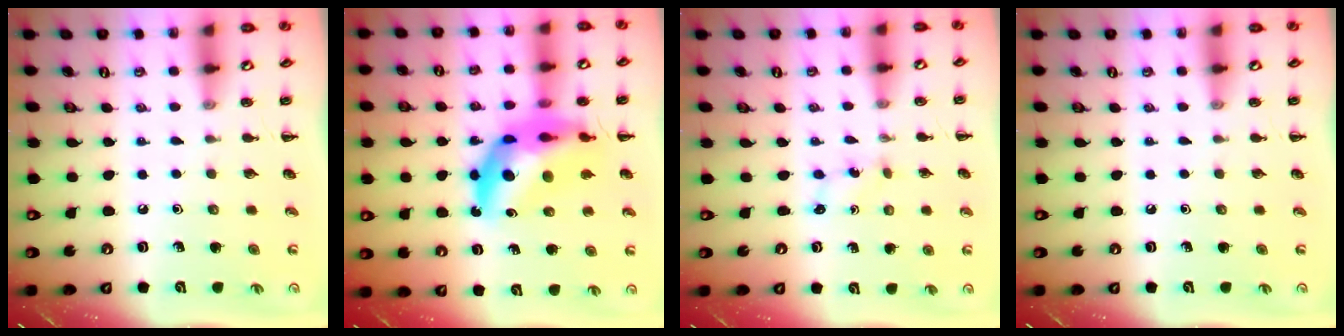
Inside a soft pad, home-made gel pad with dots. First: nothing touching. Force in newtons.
{"total": 16.2, "press": 15.6, "slide": 4.4}
{"total": 1.0, "press": 0.9, "slide": 0.4}
{"total": 0.0}